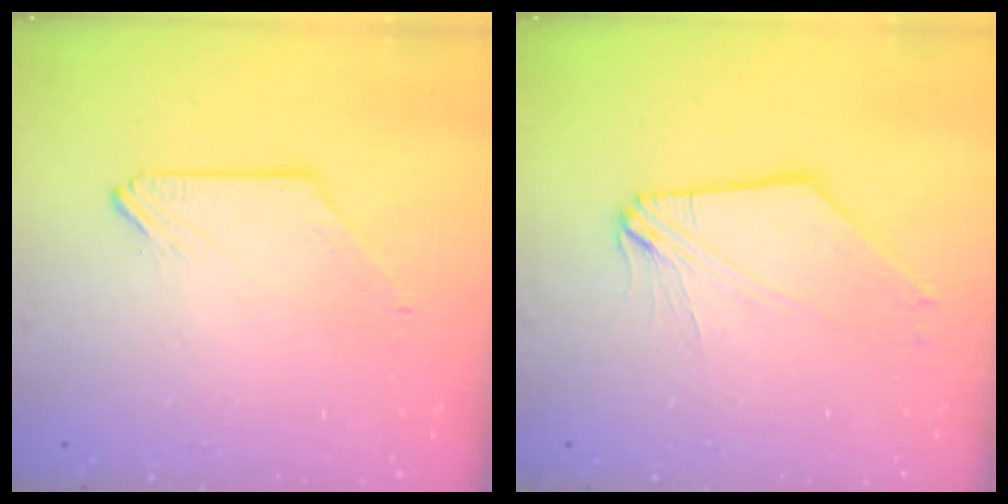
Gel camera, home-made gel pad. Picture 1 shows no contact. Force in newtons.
{"total": 4.3, "press": 4.2, "slide": 0.7}